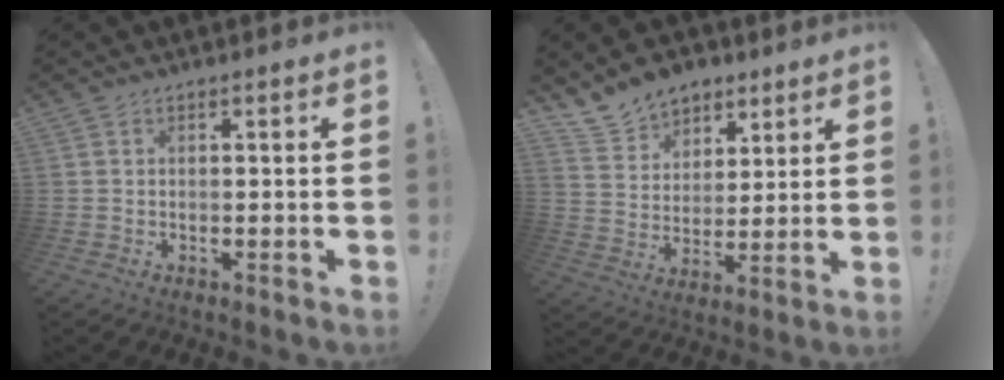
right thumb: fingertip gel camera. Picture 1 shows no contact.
{"total": 12.3, "force": [9.2, 7.8, 2.6], "torque": [-0.052, -0.063, 0.181]}